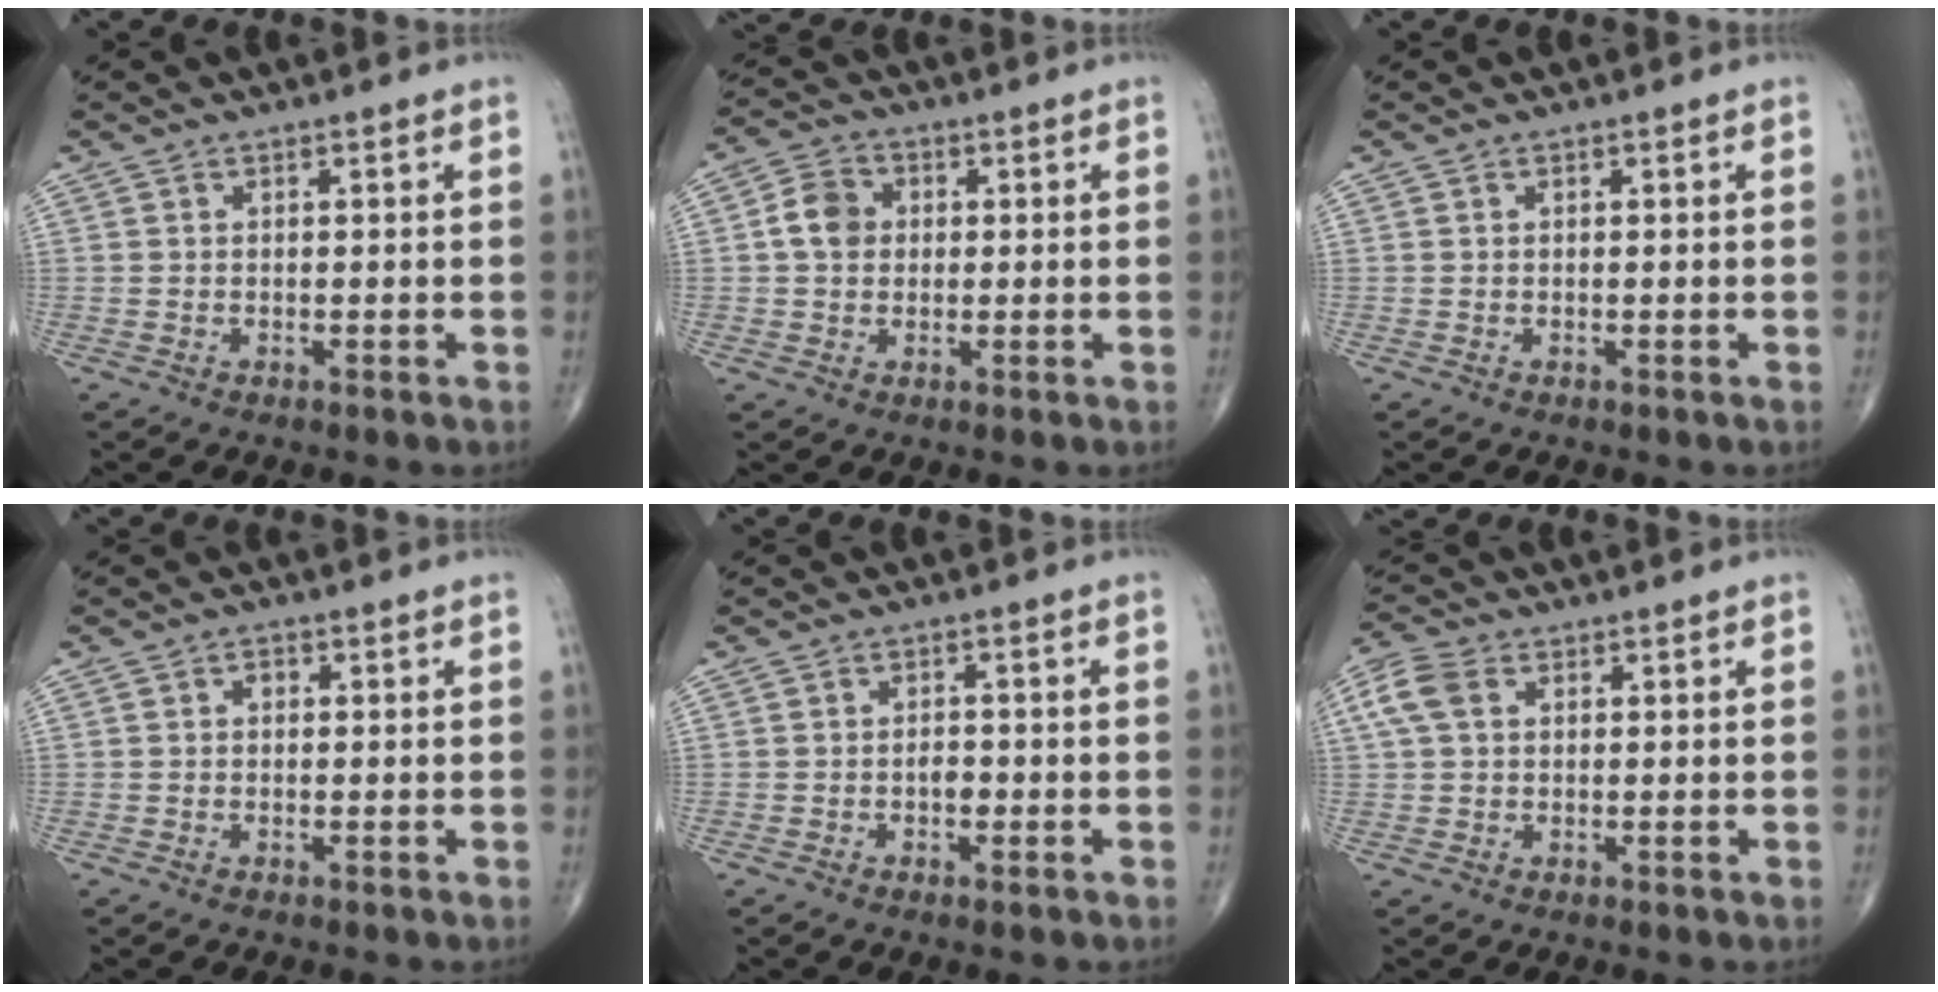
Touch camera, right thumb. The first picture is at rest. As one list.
[{"total": 5.8, "force": [0.6, 4.8, 3.2], "torque": [-0.047, 0.010, 0.003]}, {"total": 0.0}, {"total": 1.1, "force": [0.1, 0.9, 0.6], "torque": [-0.004, 0.006, -0.002]}, {"total": 2.1, "force": [-0.7, 1.2, 1.6], "torque": [-0.018, 0.005, -0.012]}, {"total": 5.6, "force": [1.6, 3.9, 3.8], "torque": [-0.091, 0.018, 0.028]}]